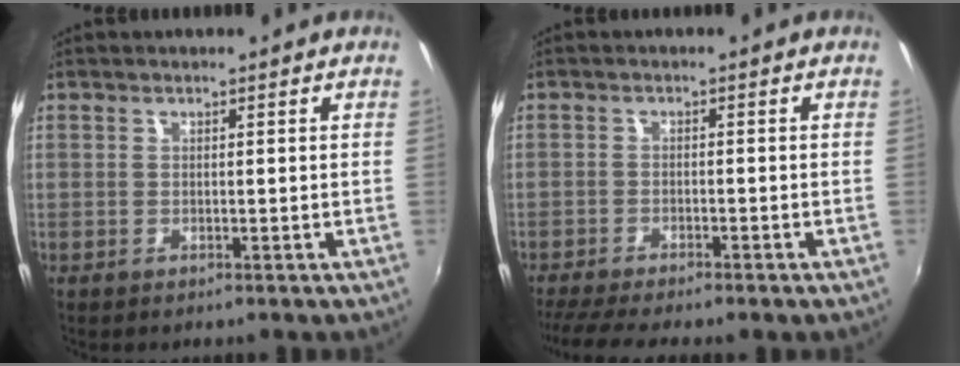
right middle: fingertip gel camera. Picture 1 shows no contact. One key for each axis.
{"total": 7.8, "fx": -6.7, "fy": 0.5, "fz": 3.9, "tx": -0.092, "ty": -0.025, "tz": -0.109}